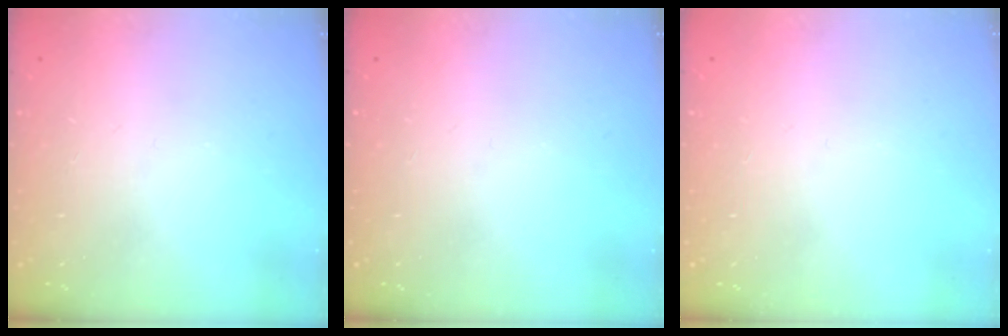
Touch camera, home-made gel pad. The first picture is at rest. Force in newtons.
{"total": 0.0}
{"total": 0.0}